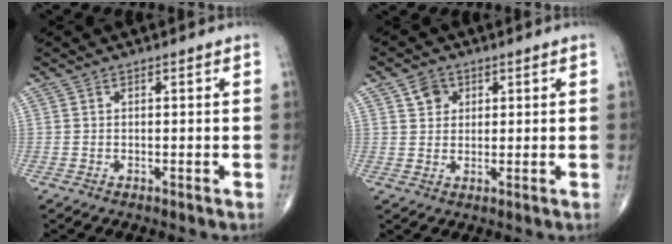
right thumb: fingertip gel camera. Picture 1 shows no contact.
{"total": 3.8, "force": [1.7, 3.1, 1.4], "torque": [-0.007, -0.008, 0.028]}